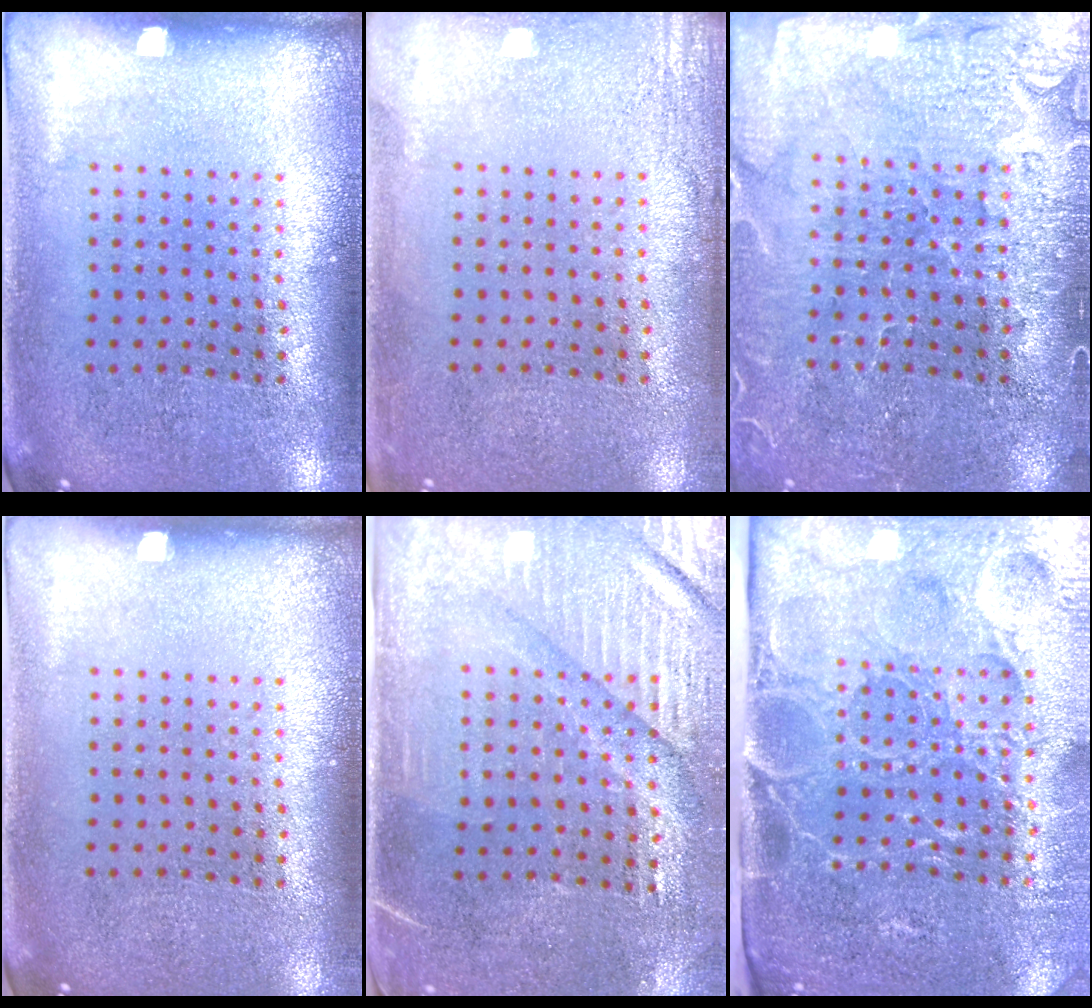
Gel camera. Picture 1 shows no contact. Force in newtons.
{"total": 1.9, "press": 1.9, "slide": 0.2}
{"total": 3.6, "press": 3.4, "slide": 1.2}
{"total": 0.0}
{"total": 3.5, "press": 3.1, "slide": 1.5}
{"total": 5.0, "press": 4.2, "slide": 2.6}